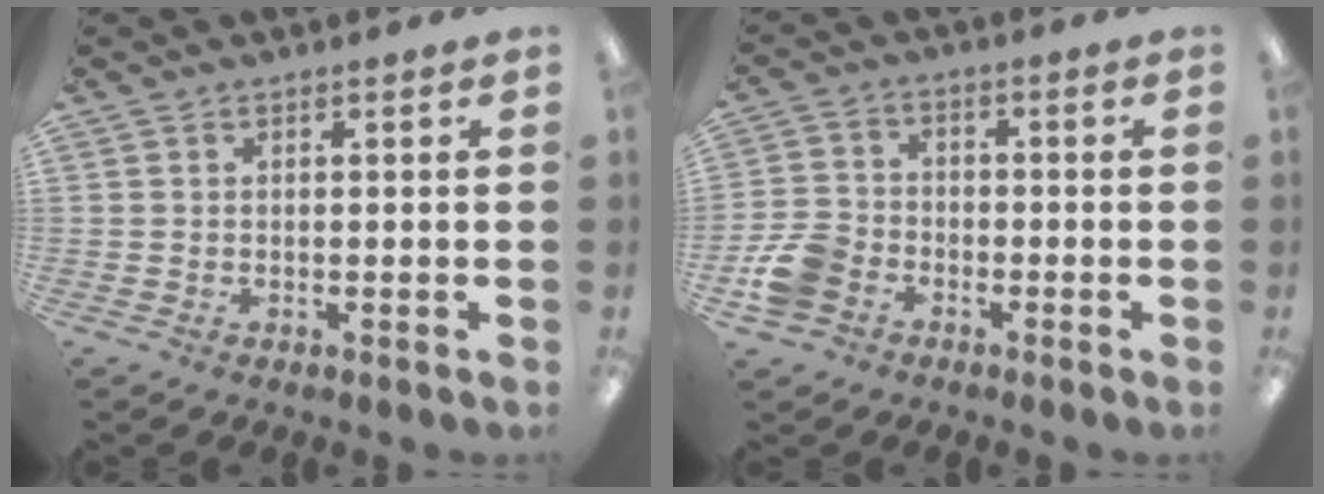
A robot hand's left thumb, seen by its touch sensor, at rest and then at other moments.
{"total": 7.9, "force": [-3.9, 5.8, 3.7], "torque": [-0.086, 0.026, -0.073]}